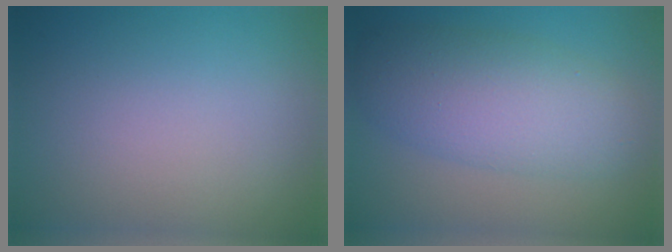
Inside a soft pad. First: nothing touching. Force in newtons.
{"total": 6.6, "press": 6.6, "slide": 0.2}